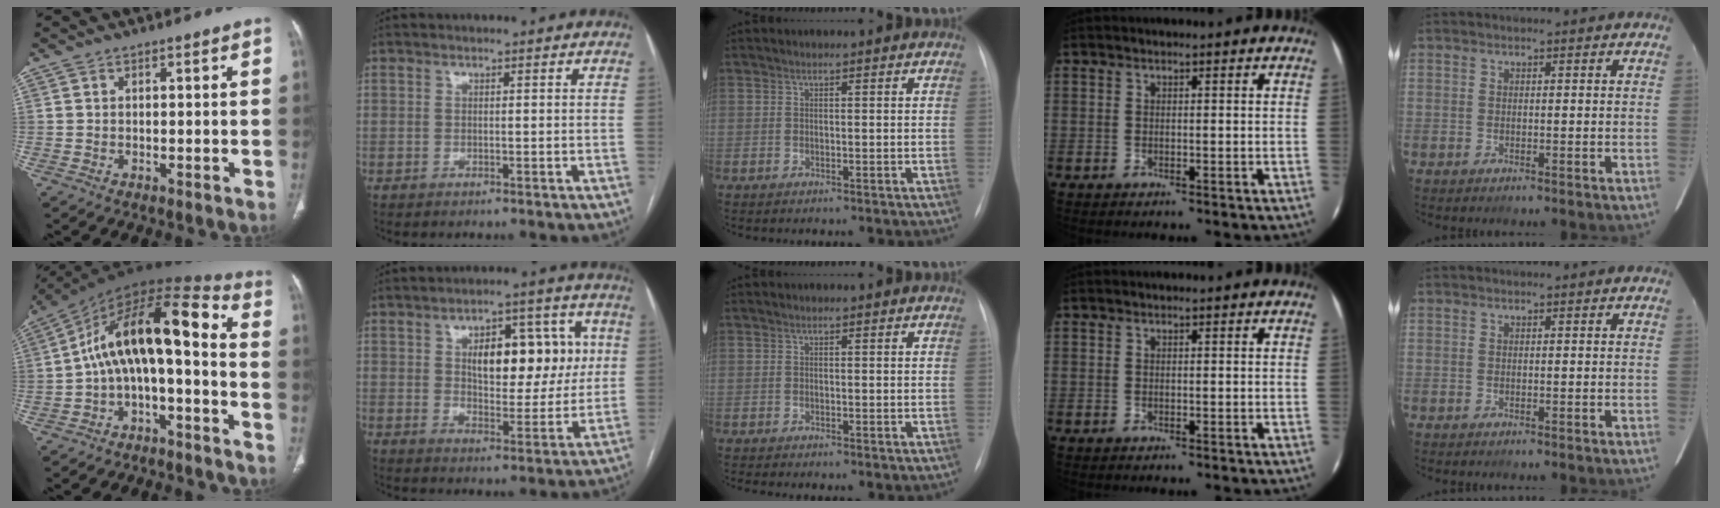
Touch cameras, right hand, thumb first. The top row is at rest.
{"thumb": {"total": 16.0, "force": [-2.4, 6.8, 14.3], "torque": [-0.230, 0.102, -0.044]}, "index": {"total": 13.1, "force": [3.0, 6.4, 11.0], "torque": [-0.153, 0.025, 0.051]}, "middle": {"total": 1.1, "force": [-0.3, 0.4, 1.0], "torque": [-0.022, -0.006, -0.004]}}